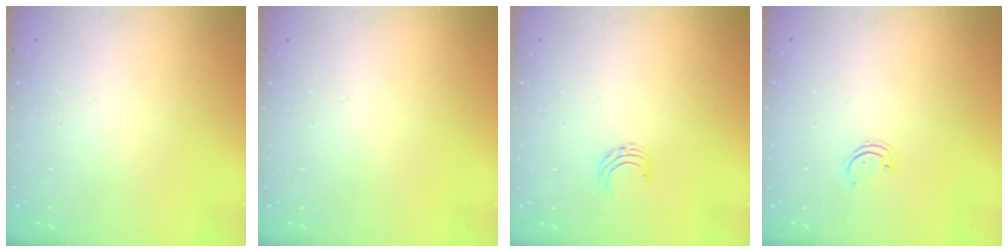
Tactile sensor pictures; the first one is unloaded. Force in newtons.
{"total": 0.0}
{"total": 4.9, "press": 4.9, "slide": 0.5}
{"total": 1.9, "press": 1.9, "slide": 0.2}